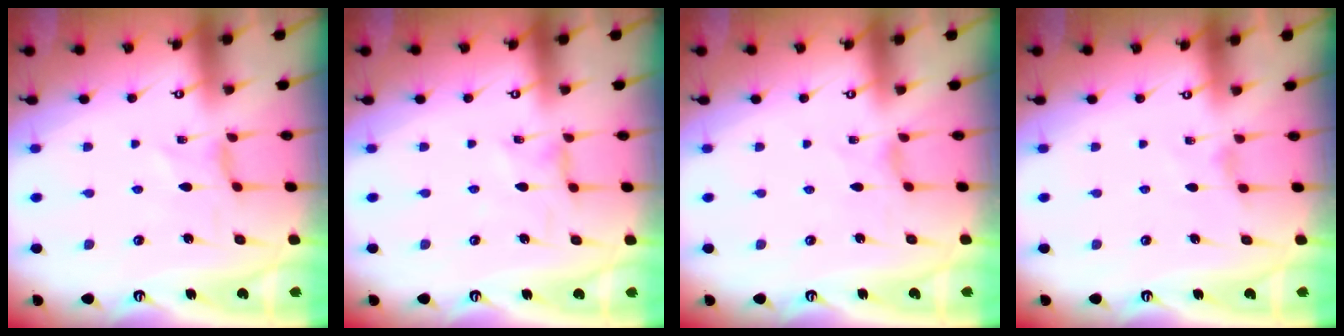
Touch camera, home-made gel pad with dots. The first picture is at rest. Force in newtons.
{"total": 0.5, "press": 0.5, "slide": 0.3}
{"total": 1.3, "press": 1.3, "slide": 0.2}
{"total": 2.4, "press": 2.3, "slide": 0.4}